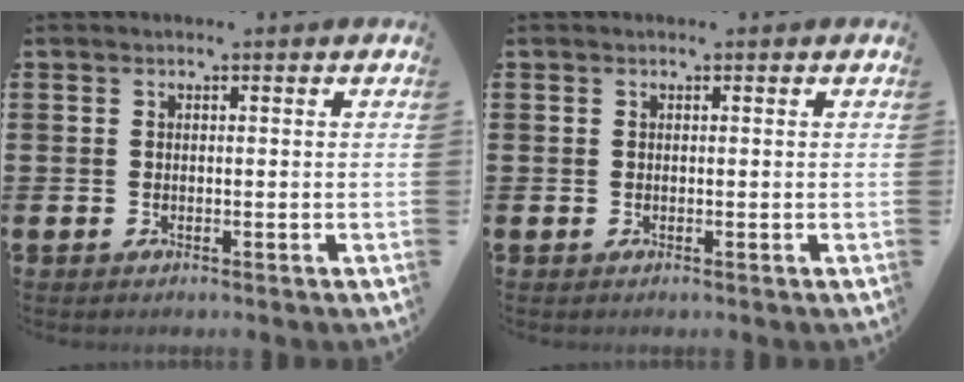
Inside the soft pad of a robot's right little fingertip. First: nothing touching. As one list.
[{"total": 0.0}]